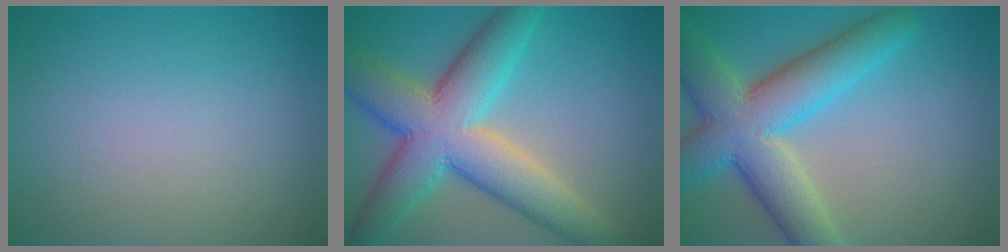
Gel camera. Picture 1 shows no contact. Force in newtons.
{"total": 10.4, "press": 10.4, "slide": 0.7}
{"total": 9.1, "press": 9.0, "slide": 0.6}